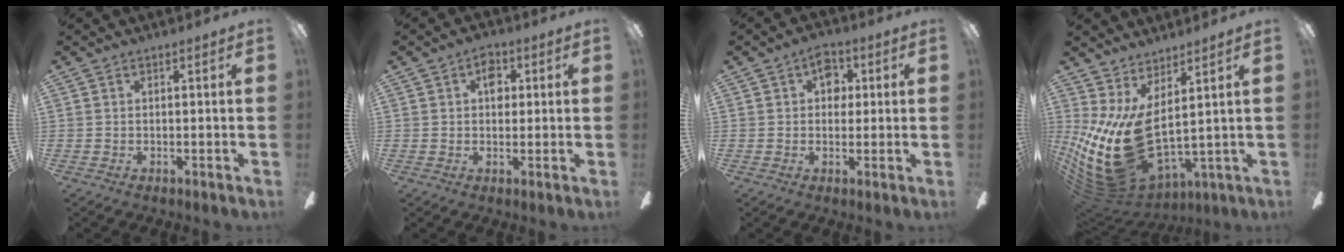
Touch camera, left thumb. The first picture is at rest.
{"total": 4.7, "force": [1.5, 3.3, 3.0], "torque": [-0.030, 0.000, 0.018]}
{"total": 5.6, "force": [1.9, 3.9, 3.5], "torque": [-0.033, 0.002, 0.026]}
{"total": 17.0, "force": [0.6, 8.1, 14.9], "torque": [-0.340, -0.034, 0.024]}